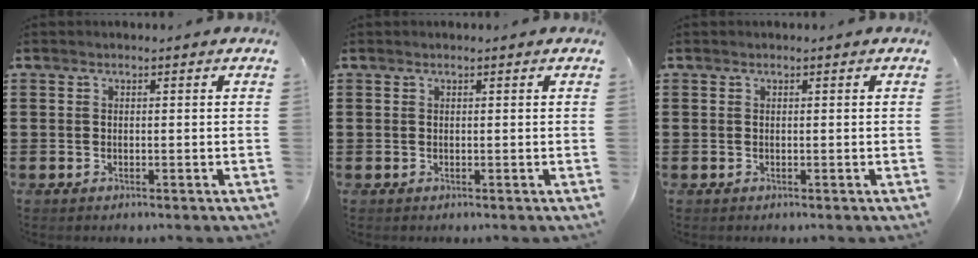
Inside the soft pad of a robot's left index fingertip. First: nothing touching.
{"total": 0.0}
{"total": 0.0}